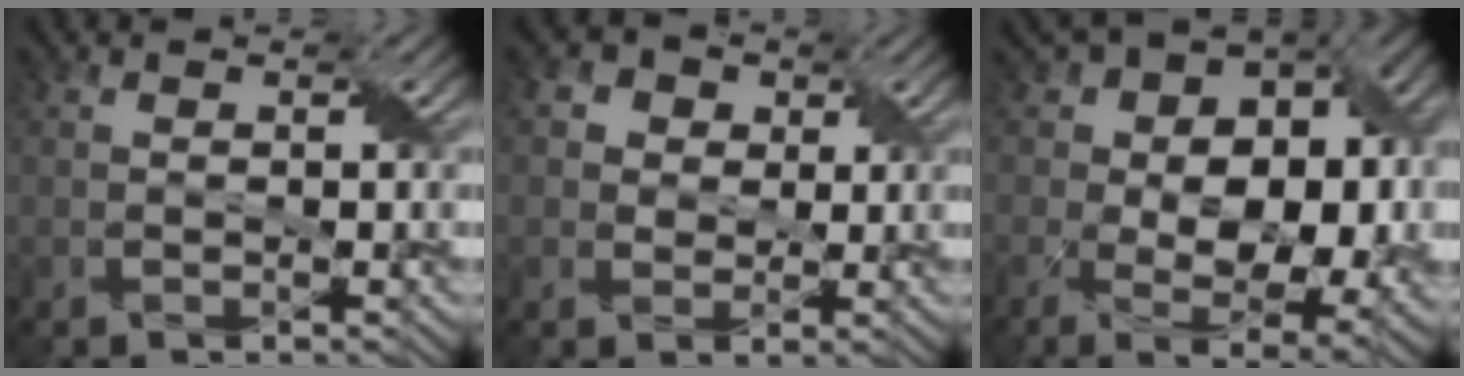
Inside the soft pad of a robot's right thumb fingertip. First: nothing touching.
{"total": 4.6, "force": [1.7, 4.0, 1.5], "torque": [-0.050, 0.003, 0.020]}
{"total": 17.7, "force": [0.9, 11.4, 13.6], "torque": [-0.215, 0.005, 0.058]}